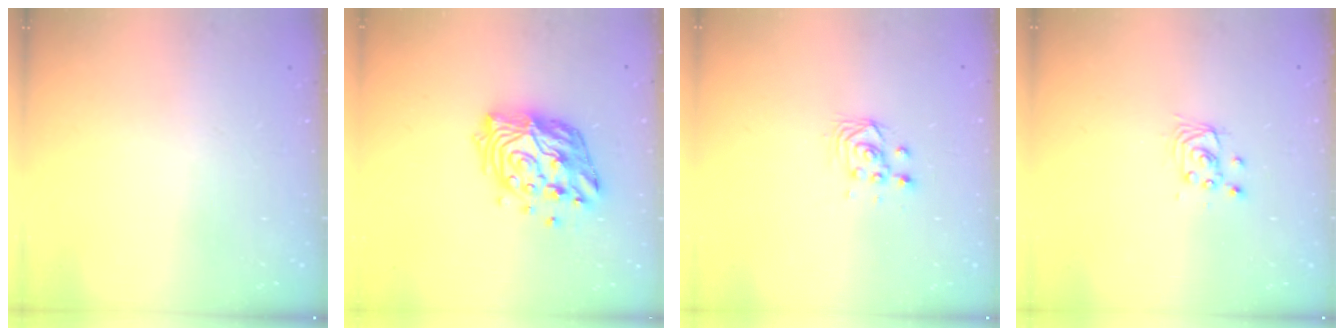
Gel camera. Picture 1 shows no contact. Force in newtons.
{"total": 15.0, "press": 14.9, "slide": 1.6}
{"total": 3.0, "press": 3.0, "slide": 0.1}
{"total": 2.7, "press": 2.7, "slide": 0.2}